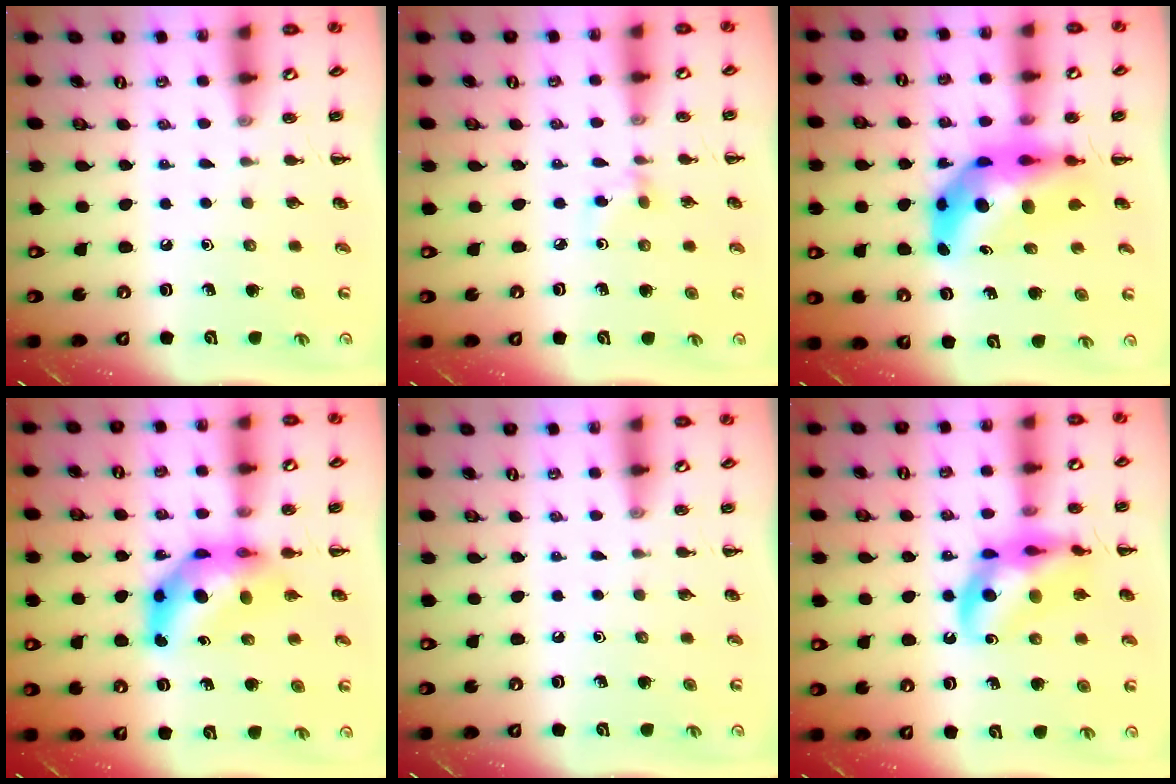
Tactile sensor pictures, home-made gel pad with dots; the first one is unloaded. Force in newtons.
{"total": 2.8, "press": 2.6, "slide": 1.0}
{"total": 11.0, "press": 10.4, "slide": 3.4}
{"total": 8.5, "press": 8.2, "slide": 2.4}
{"total": 0.0}
{"total": 14.9, "press": 14.5, "slide": 3.3}